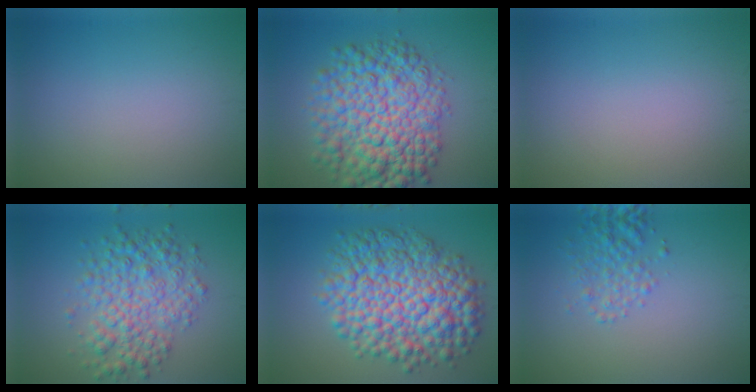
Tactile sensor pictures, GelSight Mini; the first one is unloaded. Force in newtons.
{"total": 11.0, "press": 11.0, "slide": 0.2}
{"total": 0.0}
{"total": 5.9, "press": 5.9, "slide": 0.0}
{"total": 11.5, "press": 11.5, "slide": 0.2}
{"total": 2.6, "press": 2.6, "slide": 0.1}